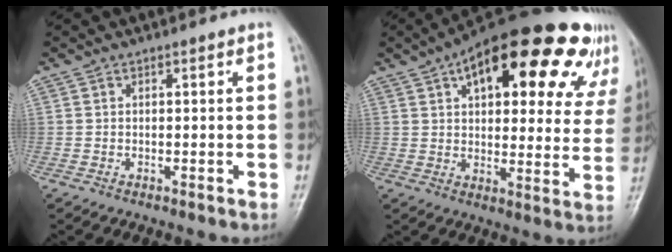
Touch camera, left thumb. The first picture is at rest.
{"total": 27.1, "force": [14.2, 11.8, 19.8], "torque": [-0.240, 0.006, 0.192]}